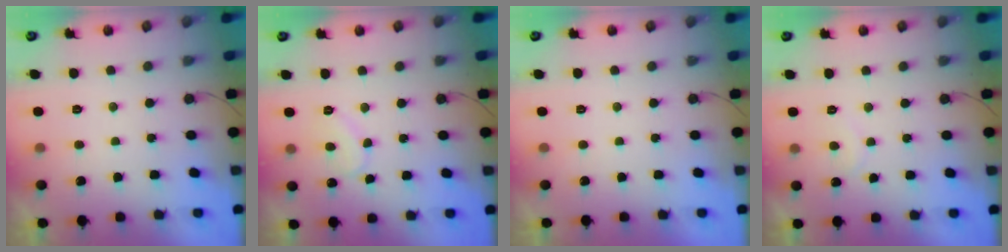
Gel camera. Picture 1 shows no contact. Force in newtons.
{"total": 7.2, "press": 7.2, "slide": 0.4}
{"total": 1.7, "press": 1.7, "slide": 0.1}
{"total": 4.9, "press": 4.9, "slide": 0.3}